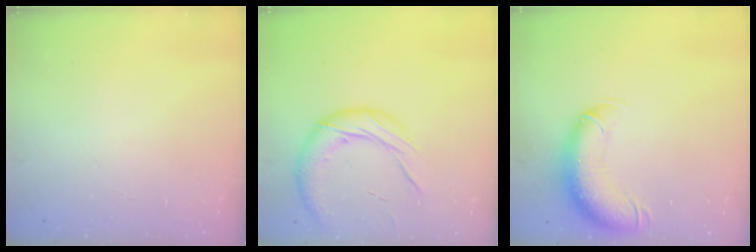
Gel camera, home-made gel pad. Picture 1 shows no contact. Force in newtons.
{"total": 14.7, "press": 14.6, "slide": 2.3}
{"total": 13.3, "press": 12.9, "slide": 3.0}